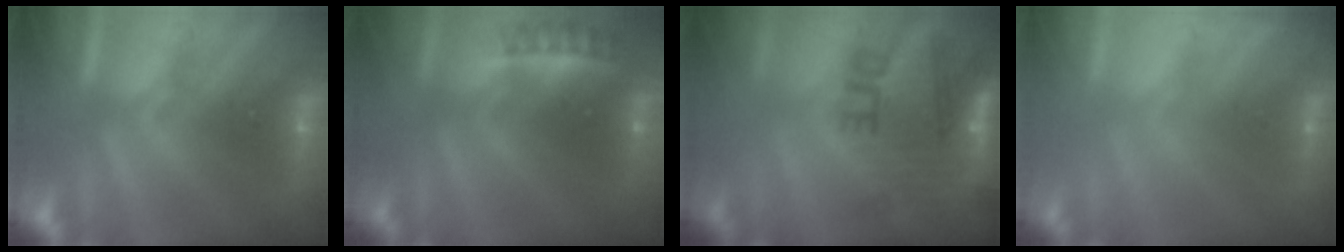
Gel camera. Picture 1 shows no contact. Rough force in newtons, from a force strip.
{"total": 2.4}
{"total": 6.1}
{"total": 2.1}